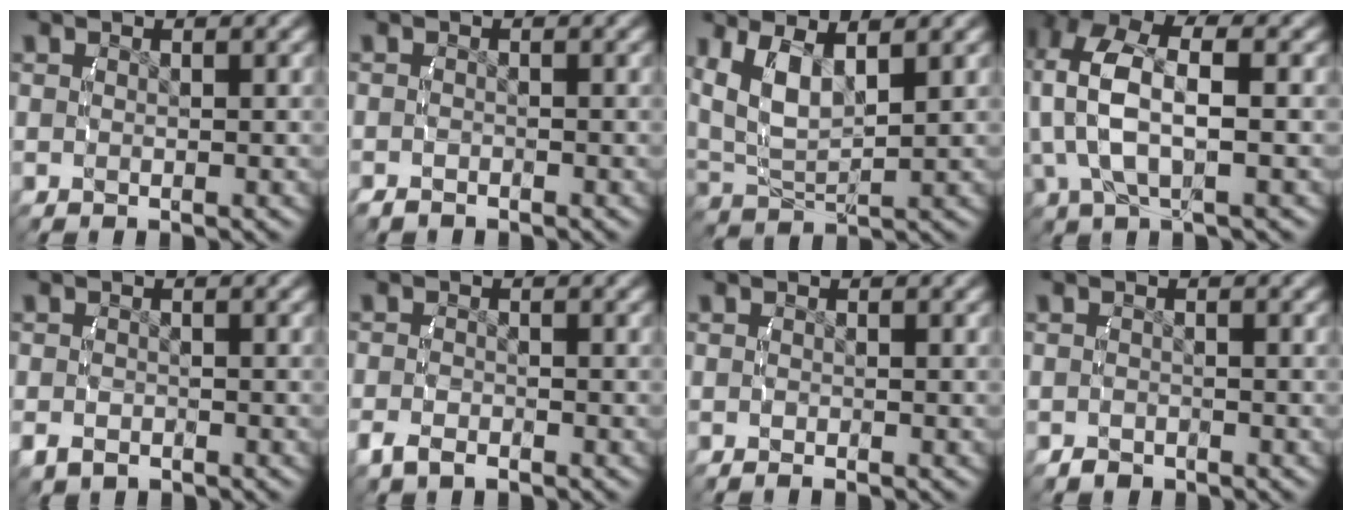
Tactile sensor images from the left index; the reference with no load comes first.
{"total": 0.9, "force": [-0.9, 0.1, -0.1], "torque": [-0.008, -0.007, -0.014]}
{"total": 6.0, "force": [1.8, 4.1, 4.1], "torque": [-0.110, -0.015, 0.041]}
{"total": 7.1, "force": [1.0, 3.8, 5.9], "torque": [-0.150, -0.010, 0.023]}
{"total": 1.6, "force": [-1.1, 1.0, 0.5], "torque": [-0.022, -0.012, -0.015]}
{"total": 1.8, "force": [-1.5, 0.9, 0.7], "torque": [-0.025, -0.008, -0.024]}
{"total": 0.6, "force": [-0.6, -0.3, 0.0], "torque": [-0.002, -0.003, -0.009]}
{"total": 0.9, "force": [-0.9, 0.0, -0.1], "torque": [-0.004, -0.006, -0.013]}